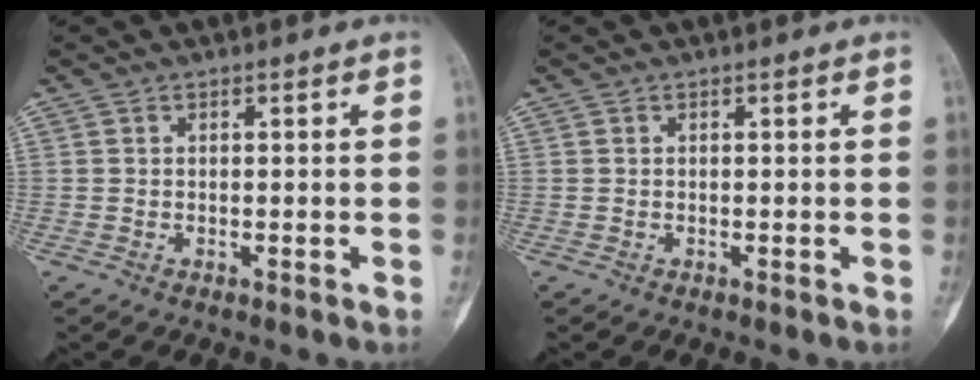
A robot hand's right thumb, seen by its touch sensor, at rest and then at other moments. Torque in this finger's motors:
{"motor_torque": [0.09, 0.03, 0.09, 0.00, 0.02]}